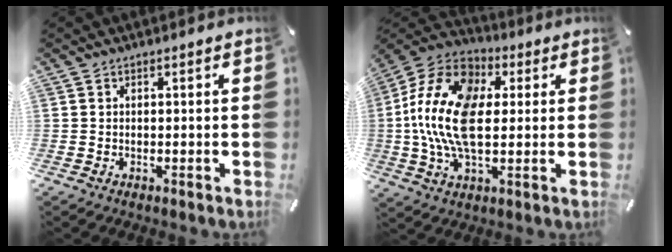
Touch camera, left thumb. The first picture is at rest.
{"total": 17.9, "force": [1.0, 11.3, 13.8], "torque": [-0.315, 0.007, 0.014]}